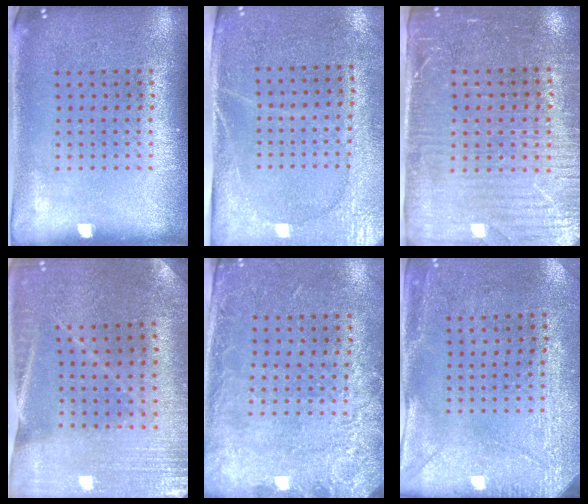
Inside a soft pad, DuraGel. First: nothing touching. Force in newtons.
{"total": 2.9, "press": 2.5, "slide": 1.4}
{"total": 3.5, "press": 3.1, "slide": 1.5}
{"total": 0.9, "press": 0.9, "slide": 0.1}
{"total": 2.7, "press": 1.9, "slide": 1.9}
{"total": 2.9, "press": 2.3, "slide": 1.8}